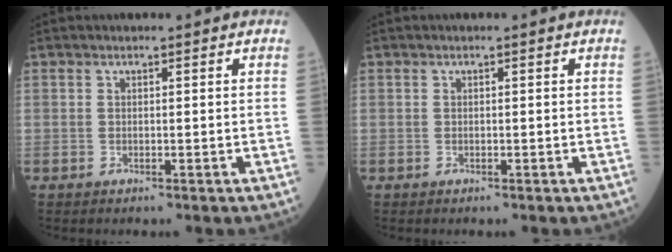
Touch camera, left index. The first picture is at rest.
{"total": 0.0}